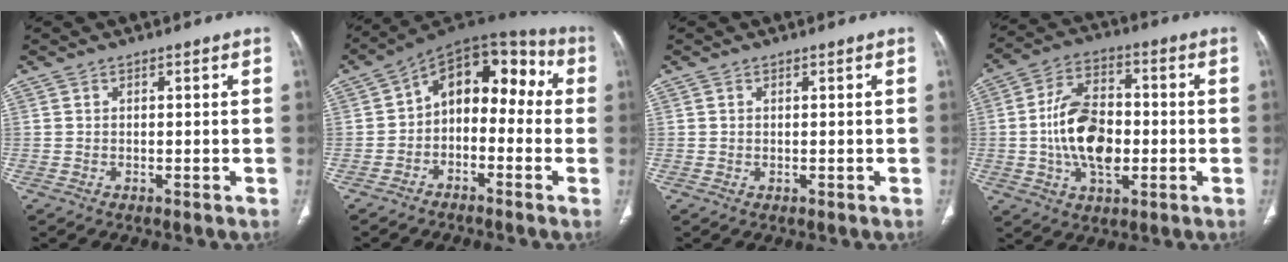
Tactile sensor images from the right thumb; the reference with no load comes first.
{"total": 13.4, "force": [-0.9, 8.9, 10.0], "torque": [-0.098, 0.061, -0.033]}
{"total": 0.0}
{"total": 14.5, "force": [-1.5, 8.7, 11.5], "torque": [-0.194, 0.018, -0.026]}